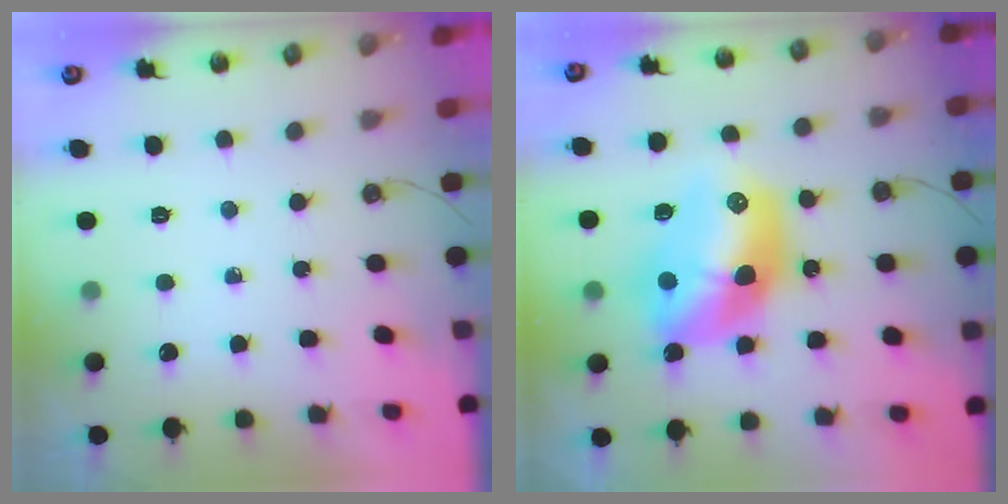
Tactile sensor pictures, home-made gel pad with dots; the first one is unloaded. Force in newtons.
{"total": 16.2, "press": 16.2, "slide": 1.5}